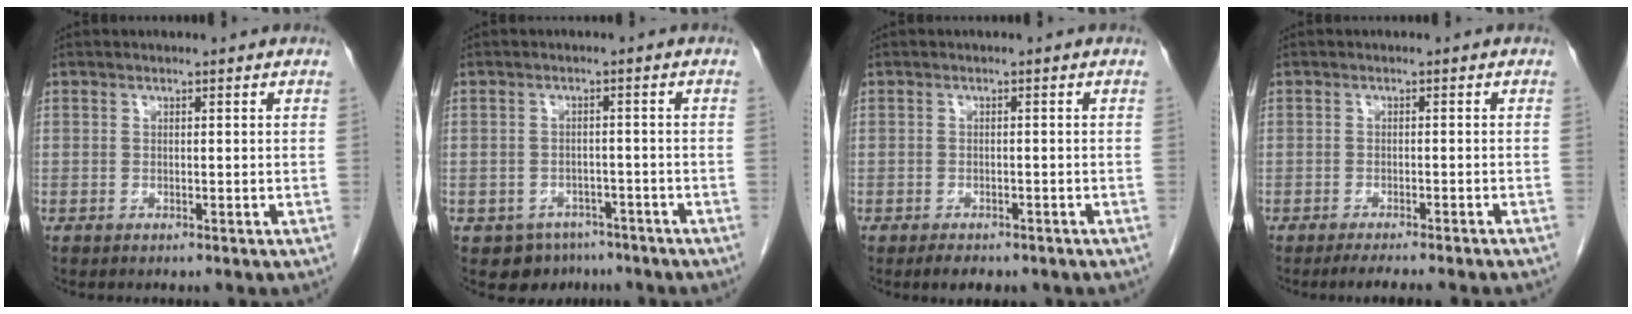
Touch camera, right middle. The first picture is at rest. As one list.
[{"total": 5.4, "force": [-4.0, 3.5, 0.5], "torque": [0.008, 0.011, -0.053]}, {"total": 3.7, "force": [-2.8, 1.5, 1.9], "torque": [-0.024, -0.004, -0.031]}, {"total": 6.5, "force": [-5.6, -0.3, 3.3], "torque": [-0.028, -0.007, -0.078]}]